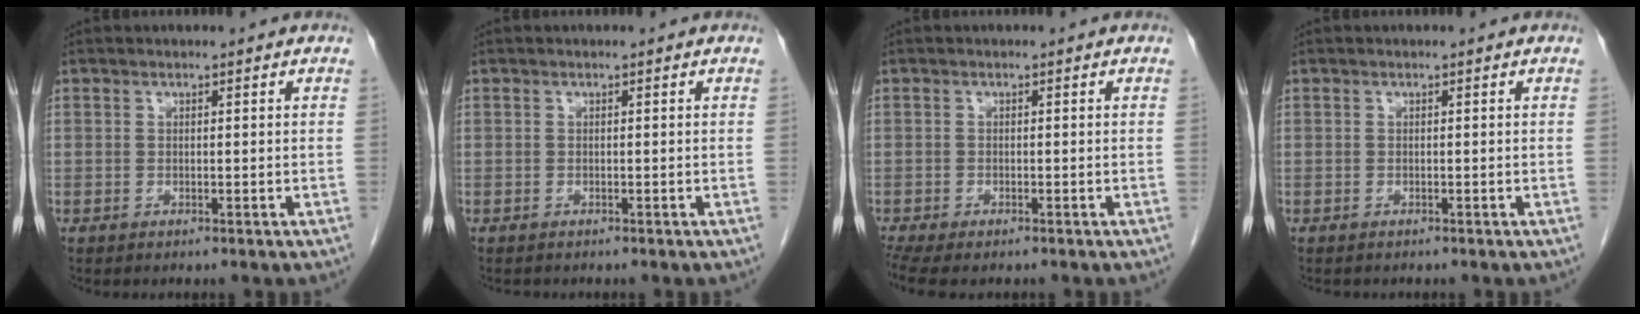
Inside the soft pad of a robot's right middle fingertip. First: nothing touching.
{"total": 0.8, "force": [-0.7, 0.3, 0.1], "torque": [-0.010, -0.001, -0.011]}
{"total": 5.8, "force": [-4.5, 2.0, 3.1], "torque": [-0.063, -0.009, -0.074]}
{"total": 1.1, "force": [-1.0, 0.4, 0.3], "torque": [-0.011, -0.002, -0.013]}